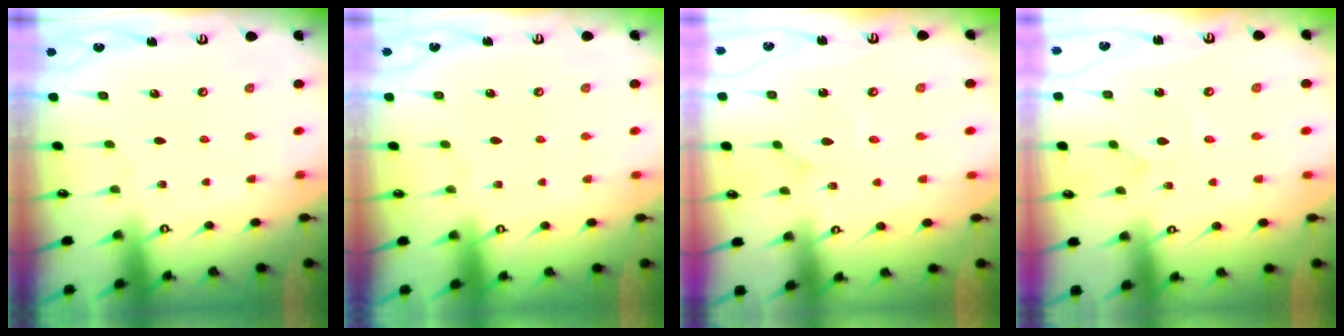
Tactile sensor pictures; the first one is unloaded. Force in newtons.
{"total": 0.0}
{"total": 1.0, "press": 1.0, "slide": 0.0}
{"total": 0.0}